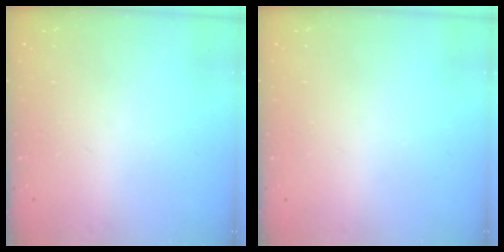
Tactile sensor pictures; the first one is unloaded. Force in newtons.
{"total": 0.0}